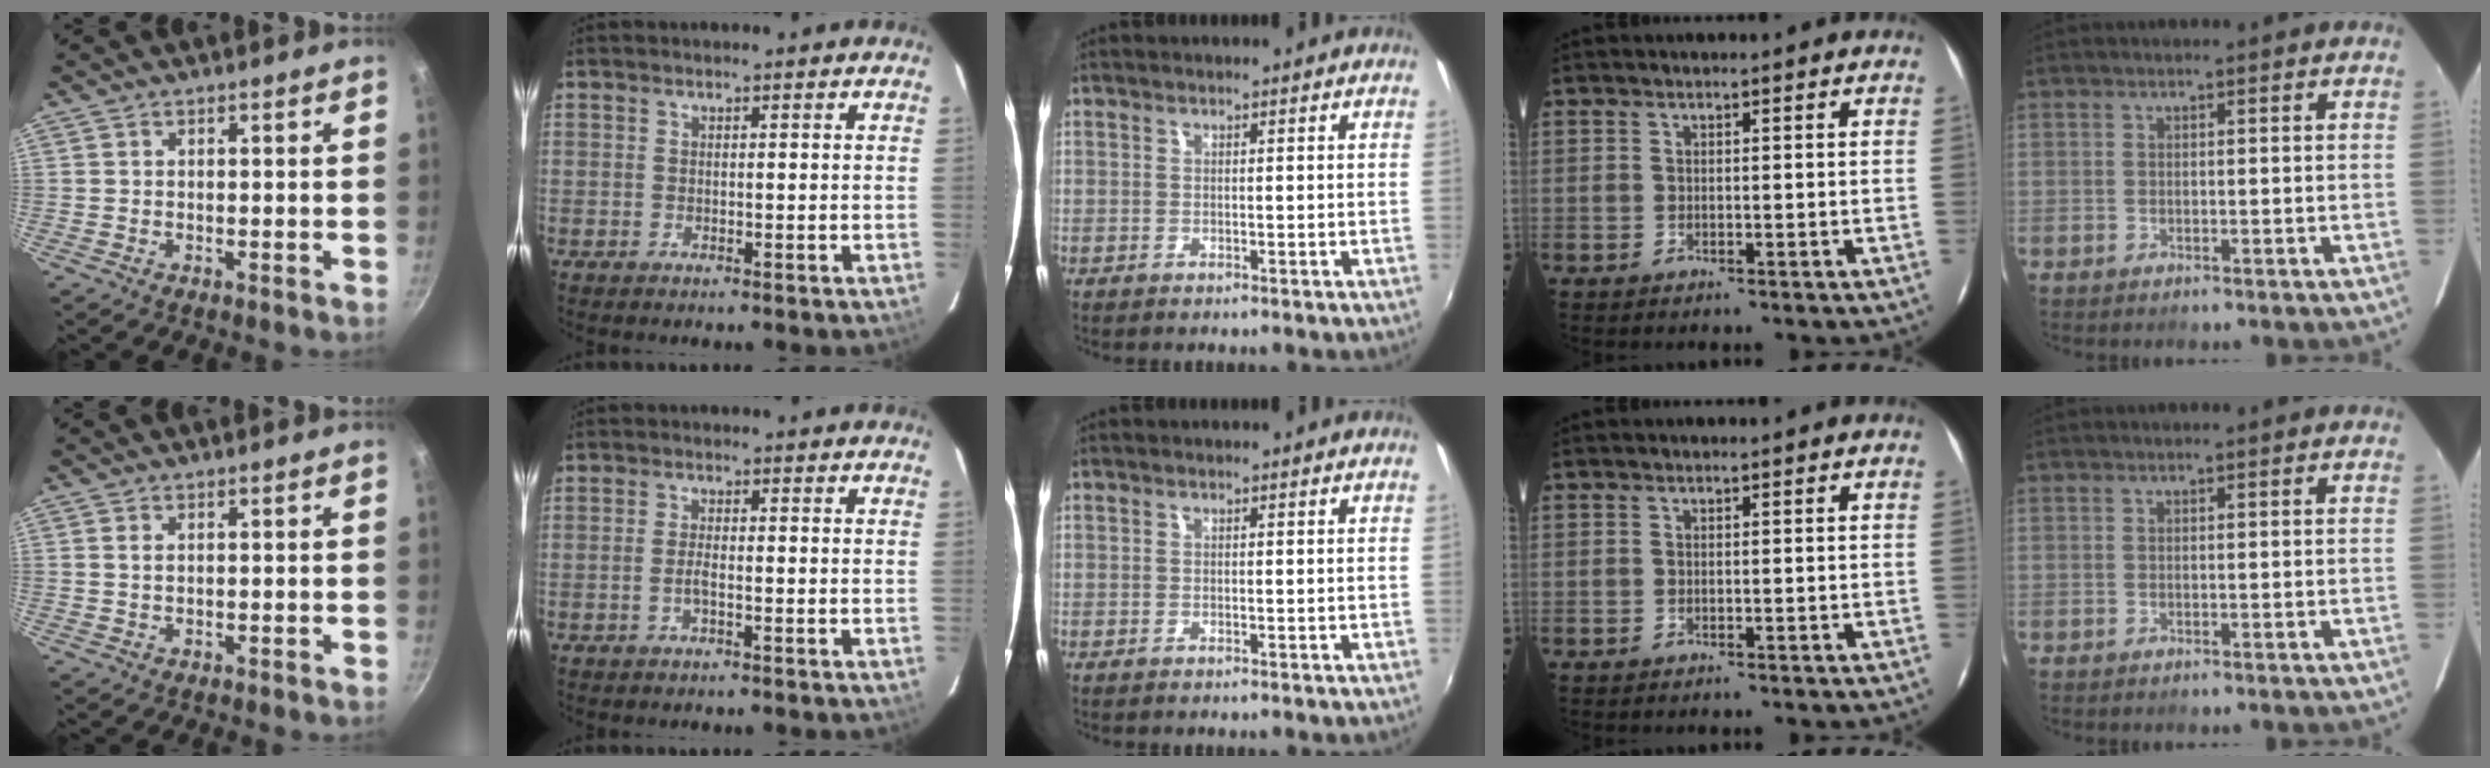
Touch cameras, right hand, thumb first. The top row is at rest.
{"thumb": {"total": 4.2, "force": [0.9, 2.7, 3.0], "torque": [-0.053, 0.001, 0.018]}, "index": {"total": 4.3, "force": [-1.8, 1.0, 3.8], "torque": [-0.084, 0.002, -0.037]}}